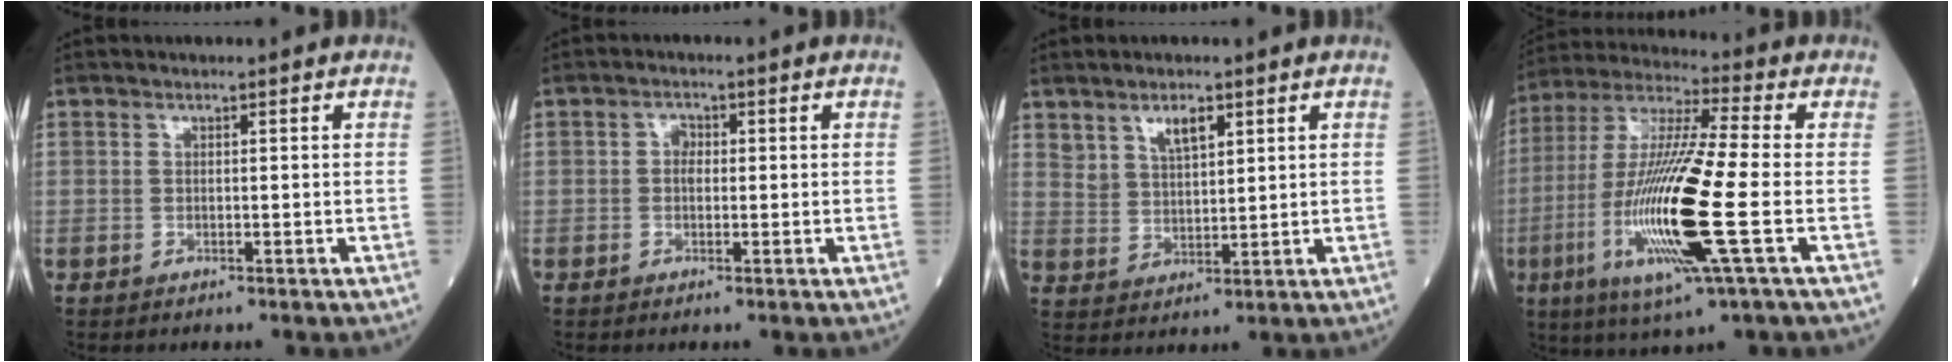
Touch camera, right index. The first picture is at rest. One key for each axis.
{"total": 1.6, "fx": 0.1, "fy": 1.2, "fz": 1.1, "tx": -0.017, "ty": 0.005, "tz": -0.001}
{"total": 4.7, "fx": 2.9, "fy": 1.9, "fz": 3.2, "tx": -0.064, "ty": 0.003, "tz": 0.059}
{"total": 19.0, "fx": -4.4, "fy": 0.7, "fz": 18.4, "tx": -0.390, "ty": -0.019, "tz": -0.088}